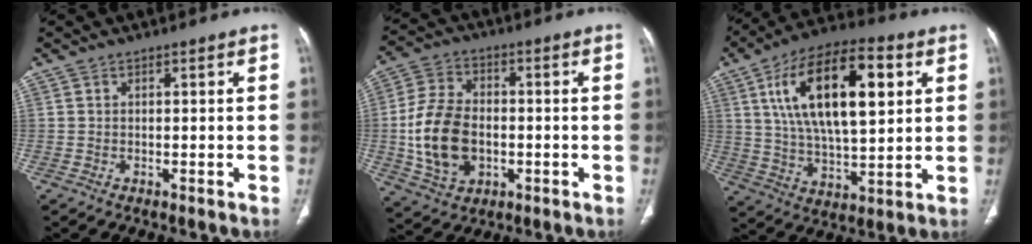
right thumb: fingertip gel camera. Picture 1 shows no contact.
{"total": 14.6, "force": [-1.8, 10.0, 10.4], "torque": [-0.190, 0.013, -0.025]}
{"total": 22.7, "force": [6.9, 10.1, 19.2], "torque": [-0.314, -0.004, 0.112]}